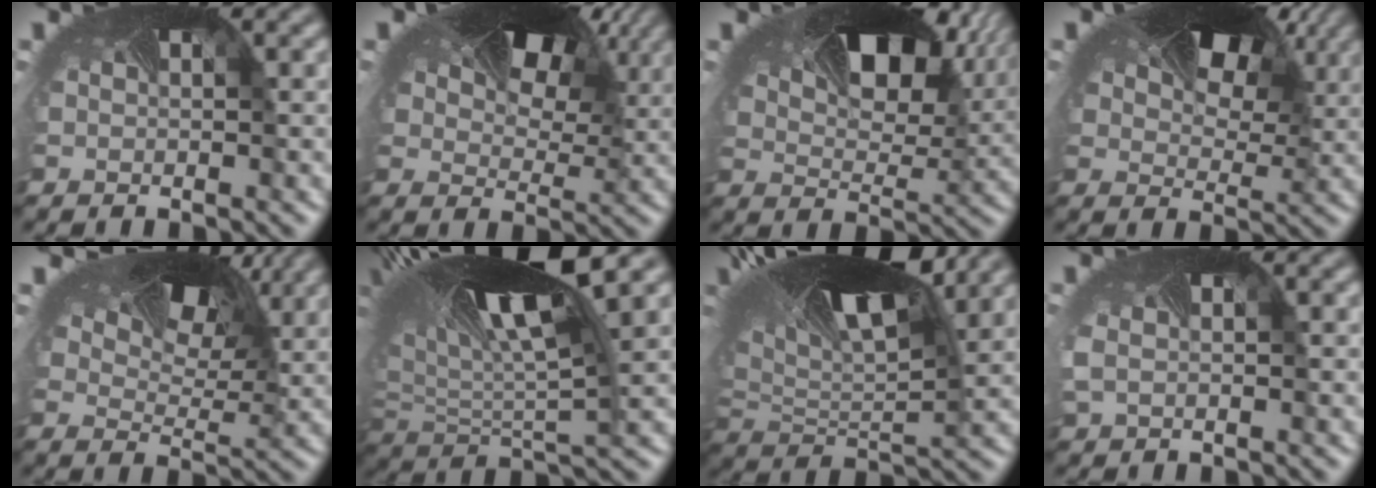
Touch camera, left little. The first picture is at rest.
{"total": 11.3, "force": [5.5, 6.3, 7.6], "torque": [-0.119, 0.008, 0.089]}
{"total": 9.1, "force": [4.6, 4.9, 6.1], "torque": [-0.112, -0.003, 0.080]}
{"total": 10.2, "force": [5.0, 5.7, 6.9], "torque": [-0.112, 0.005, 0.082]}
{"total": 7.1, "force": [5.4, 3.0, 3.5], "torque": [-0.069, -0.006, 0.089]}
{"total": 14.0, "force": [5.2, 5.0, 12.0], "torque": [-0.257, 0.003, 0.097]}
{"total": 12.1, "force": [6.1, 5.0, 9.1], "torque": [-0.189, 0.002, 0.108]}
{"total": 0.9, "force": [-0.3, 0.6, 0.7], "torque": [-0.040, -0.013, 0.006]}